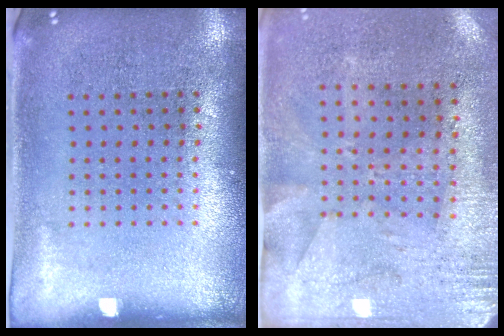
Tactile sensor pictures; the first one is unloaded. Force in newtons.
{"total": 2.8, "press": 2.3, "slide": 1.7}